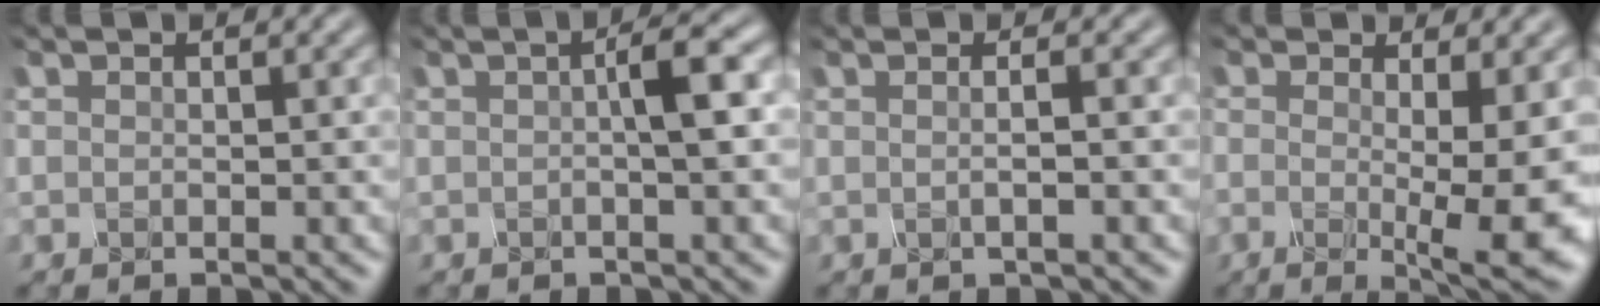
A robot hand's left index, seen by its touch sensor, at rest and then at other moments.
{"total": 3.3, "force": [0.1, 0.7, 3.2], "torque": [-0.053, 0.012, -0.004]}
{"total": 3.2, "force": [0.7, 1.6, 2.7], "torque": [-0.022, 0.025, -0.026]}
{"total": 7.6, "force": [-0.5, 1.4, 7.4], "torque": [-0.088, -0.017, -0.014]}